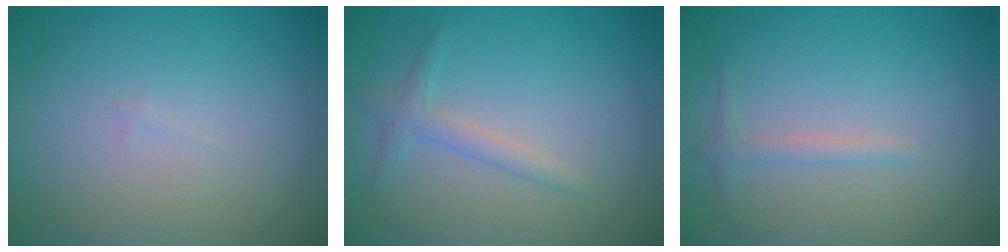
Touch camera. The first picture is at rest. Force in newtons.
{"total": 1.6, "press": 1.6, "slide": 0.1}
{"total": 1.1, "press": 1.1, "slide": 0.1}